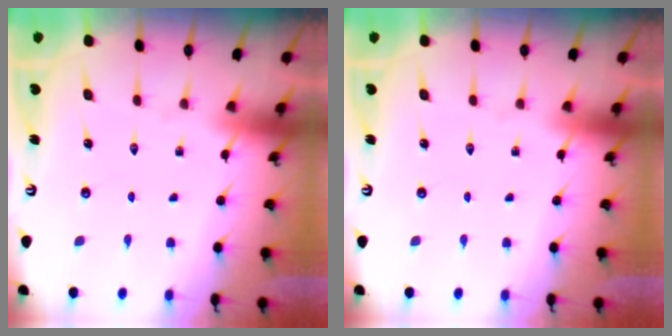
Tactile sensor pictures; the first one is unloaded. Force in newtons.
{"total": 0.0}